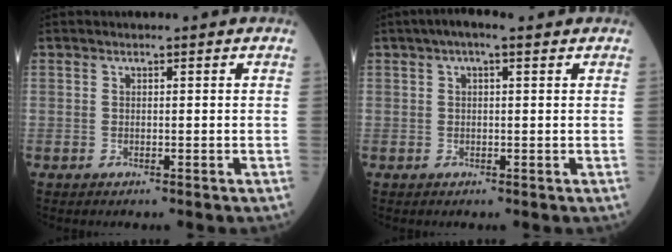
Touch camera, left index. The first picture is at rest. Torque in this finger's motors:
{"motor_torque": [0.38, -0.37, 0.18, 0.03]}